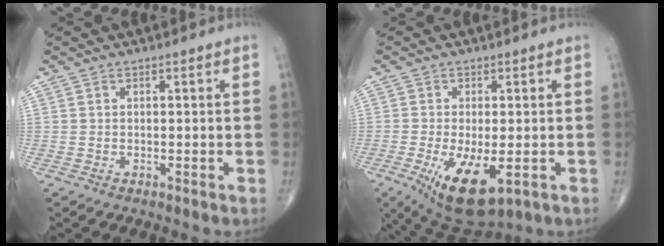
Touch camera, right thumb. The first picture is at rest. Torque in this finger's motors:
{"motor_torque": [-0.06, 0.41, 0.62, 0.29, 0.22]}